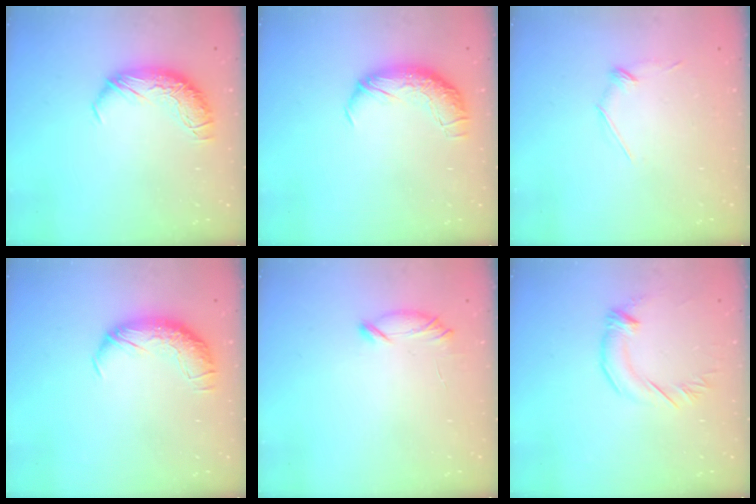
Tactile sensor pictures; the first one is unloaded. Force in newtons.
{"total": 2.5, "press": 1.3, "slide": 2.2}
{"total": 5.8, "press": 5.6, "slide": 1.3}
{"total": 1.7, "press": 0.6, "slide": 1.6}
{"total": 6.5, "press": 6.5, "slide": 0.5}
{"total": 2.1, "press": 2.0, "slide": 0.5}